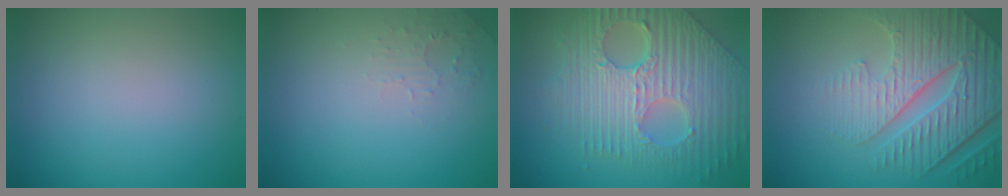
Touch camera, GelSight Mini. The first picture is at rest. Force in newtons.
{"total": 1.3, "press": 1.2, "slide": 0.3}
{"total": 9.8, "press": 6.7, "slide": 7.1}
{"total": 7.0, "press": 5.4, "slide": 4.5}